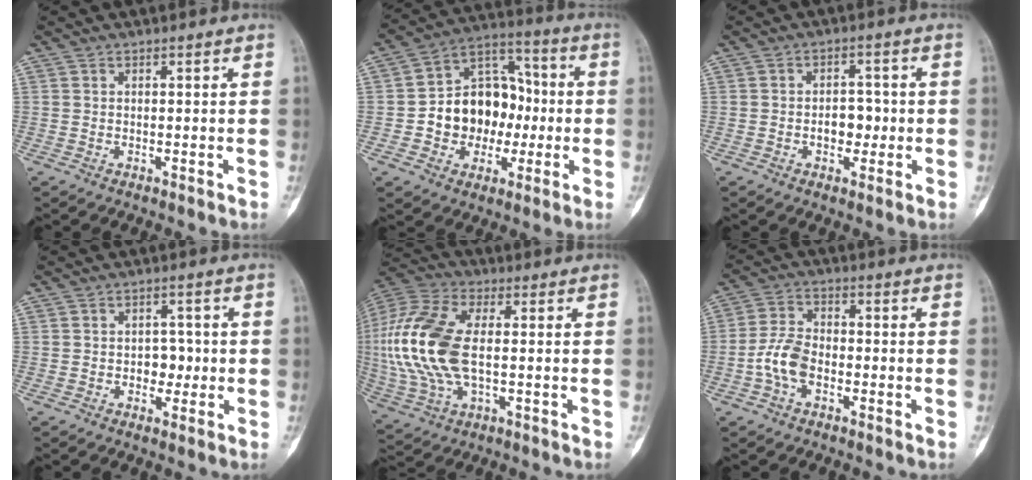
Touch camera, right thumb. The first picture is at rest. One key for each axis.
{"total": 15.6, "fx": -1.7, "fy": 12.2, "fz": 9.5, "tx": -0.094, "ty": 0.044, "tz": -0.028}
{"total": 4.6, "fx": -0.8, "fy": 3.2, "fz": 3.3, "tx": -0.023, "ty": 0.013, "tz": -0.014}
{"total": 3.8, "fx": -0.5, "fy": 2.8, "fz": 2.4, "tx": -0.006, "ty": 0.009, "tz": -0.011}
{"total": 19.1, "fx": 0.0, "fy": 10.0, "fz": 16.3, "tx": -0.372, "ty": 0.008, "tz": 0.002}
{"total": 6.9, "fx": -2.3, "fy": 4.2, "fz": 5.0, "tx": -0.098, "ty": 0.024, "tz": -0.053}